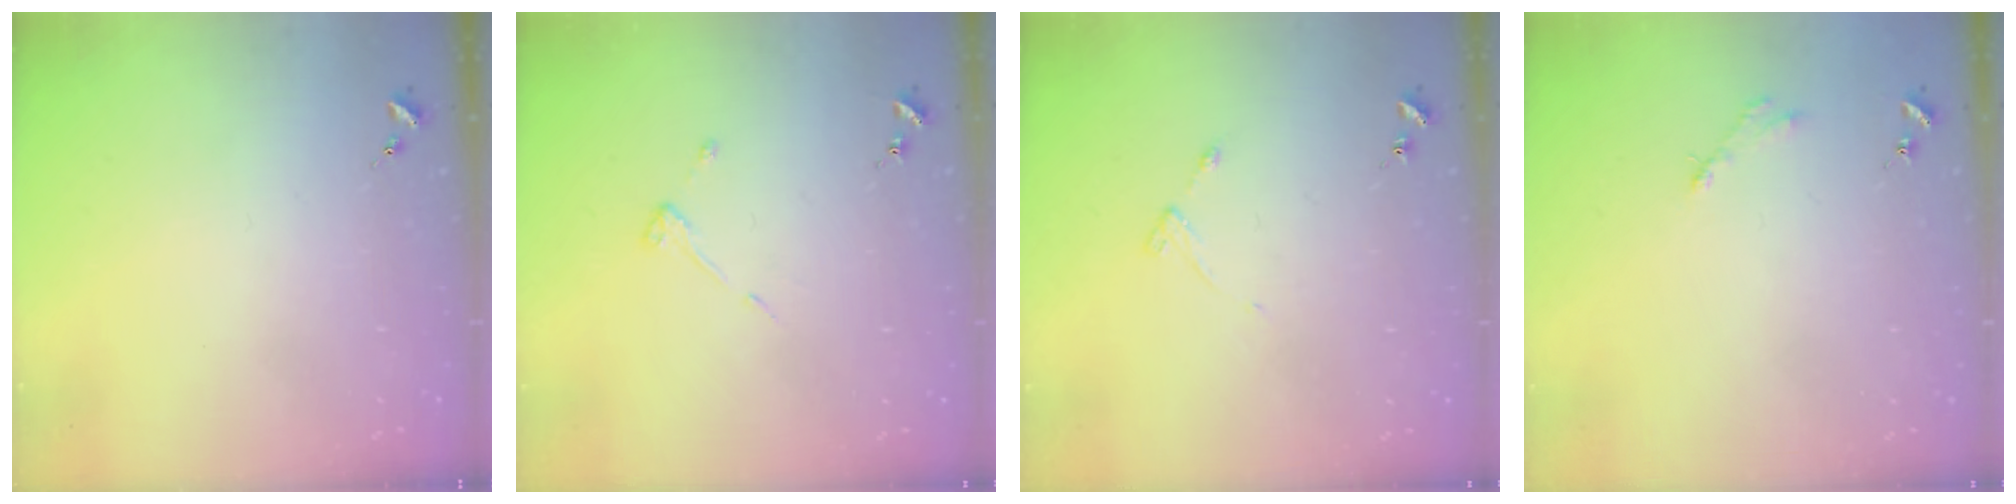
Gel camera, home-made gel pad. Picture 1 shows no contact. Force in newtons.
{"total": 4.3, "press": 4.3, "slide": 0.4}
{"total": 4.7, "press": 4.6, "slide": 0.6}
{"total": 2.5, "press": 2.5, "slide": 0.3}